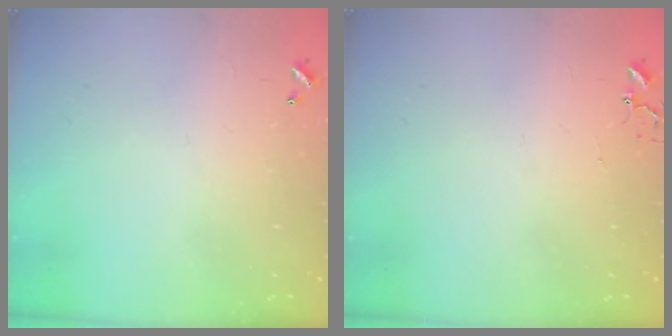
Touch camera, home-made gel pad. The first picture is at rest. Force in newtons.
{"total": 3.2, "press": 3.2, "slide": 0.3}